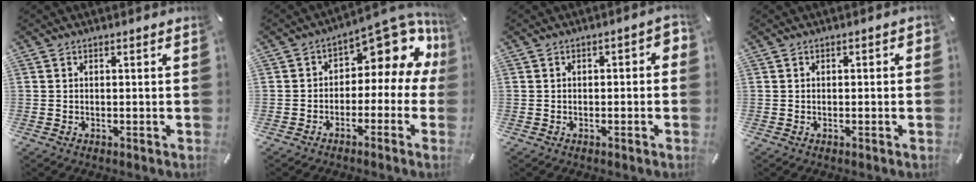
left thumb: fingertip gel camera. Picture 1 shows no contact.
{"total": 10.4, "force": [6.1, 4.6, 7.0], "torque": [-0.100, -0.055, 0.100]}
{"total": 2.5, "force": [-1.3, 1.3, 1.7], "torque": [-0.028, 0.012, -0.025]}
{"total": 1.0, "force": [-0.5, 0.7, 0.6], "torque": [-0.012, 0.003, -0.010]}